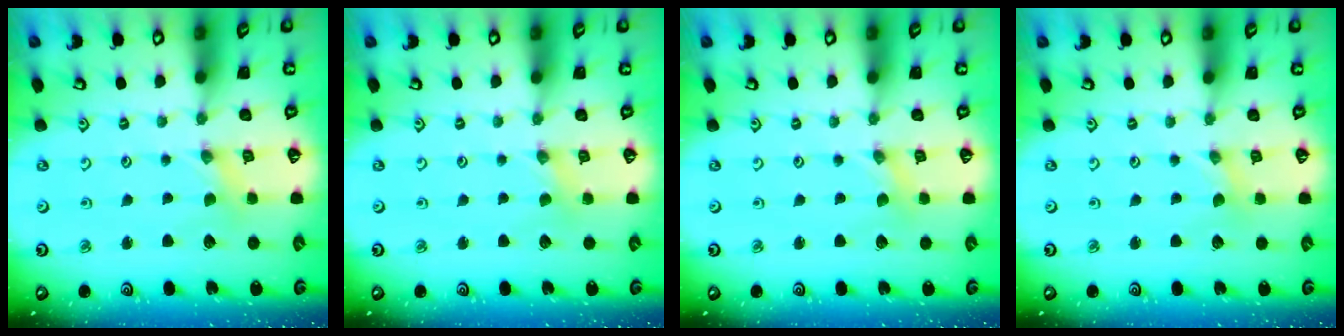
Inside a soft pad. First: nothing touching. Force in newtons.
{"total": 1.8, "press": 1.8, "slide": 0.3}
{"total": 0.0}
{"total": 0.0}